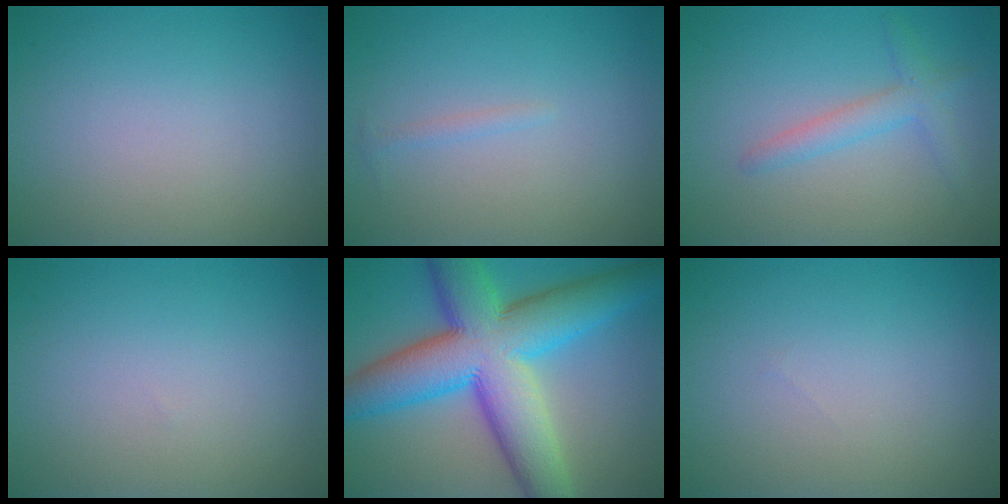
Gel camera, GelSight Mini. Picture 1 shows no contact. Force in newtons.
{"total": 0.6, "press": 0.6, "slide": 0.1}
{"total": 2.4, "press": 2.4, "slide": 0.1}
{"total": 0.0}
{"total": 13.6, "press": 13.6, "slide": 0.1}
{"total": 0.0}